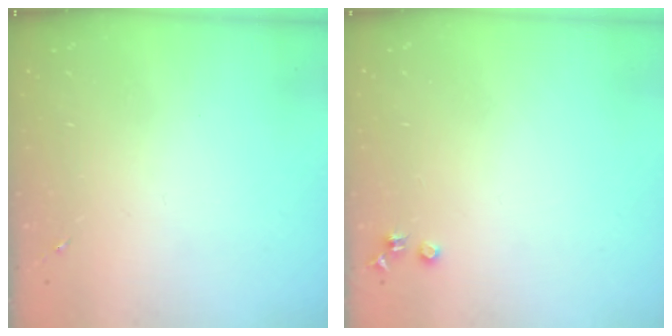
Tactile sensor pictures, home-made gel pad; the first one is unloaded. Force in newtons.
{"total": 3.5, "press": 3.5, "slide": 0.4}